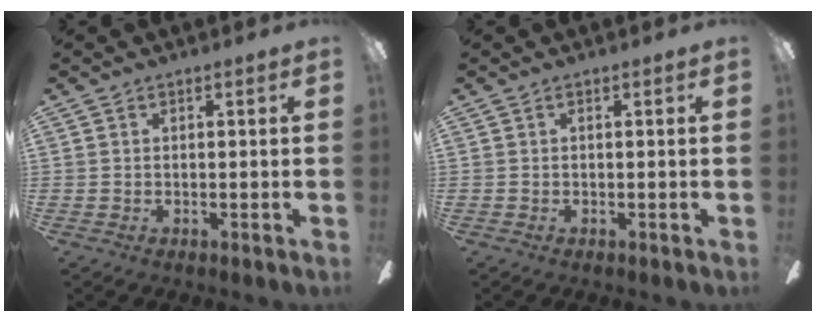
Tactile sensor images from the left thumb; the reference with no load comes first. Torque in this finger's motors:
{"motor_torque": [-0.01, 0.00, 0.01, 0.00, 0.00]}